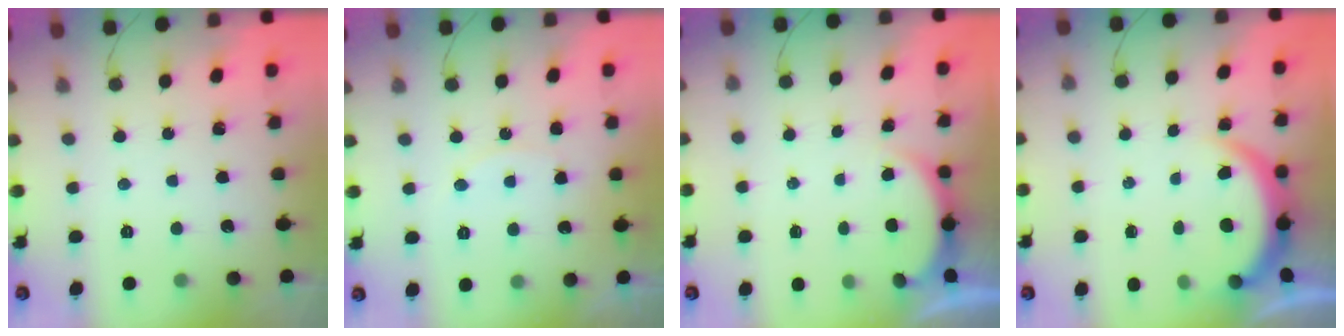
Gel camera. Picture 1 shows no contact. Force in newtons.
{"total": 6.8, "press": 6.8, "slide": 0.5}
{"total": 2.6, "press": 2.6, "slide": 0.6}
{"total": 3.9, "press": 3.9, "slide": 0.2}